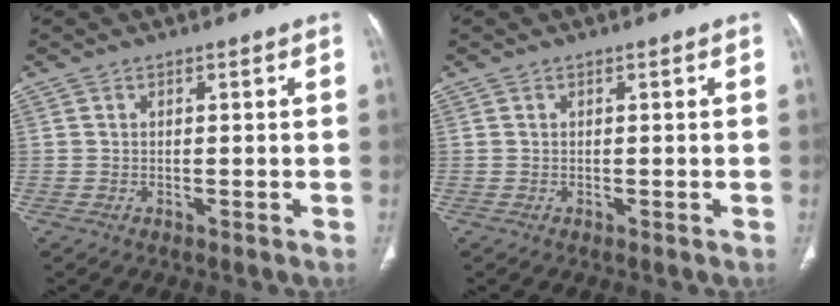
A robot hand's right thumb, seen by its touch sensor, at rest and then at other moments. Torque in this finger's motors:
{"motor_torque": [0.00, 0.00, 0.07, -0.04, 0.00]}